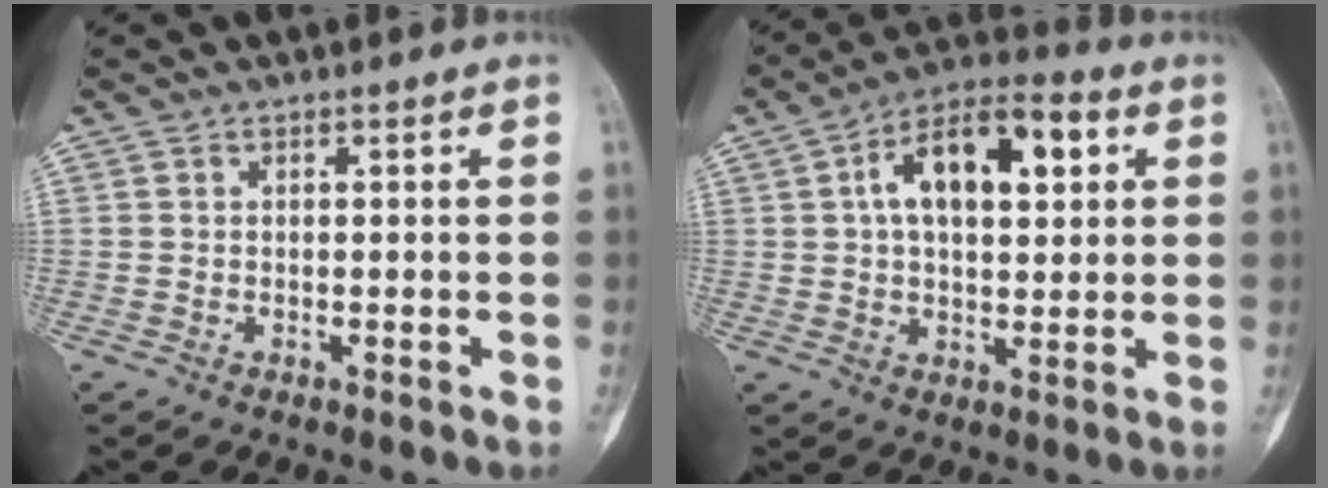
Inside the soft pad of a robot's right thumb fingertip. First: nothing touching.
{"total": 15.7, "force": [4.2, 8.1, 12.8], "torque": [-0.187, 0.021, 0.061]}